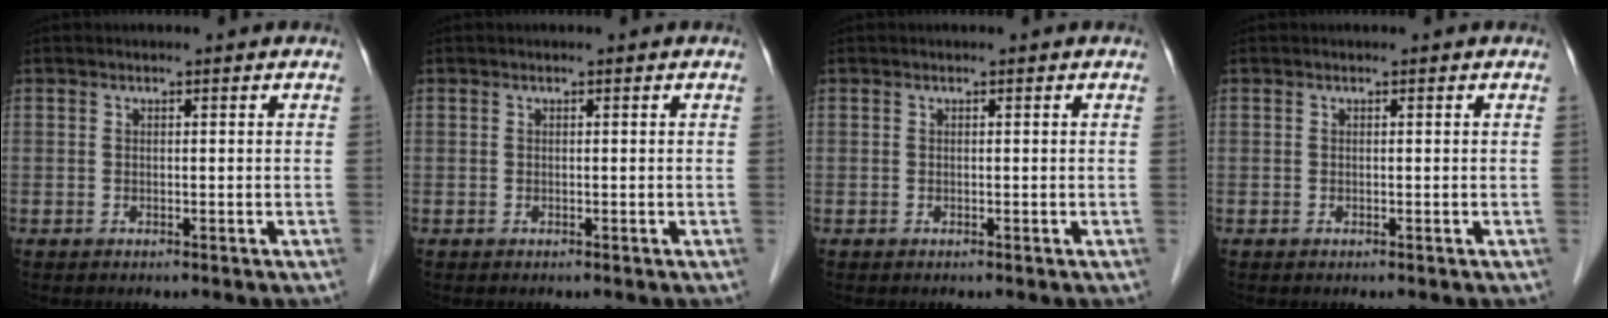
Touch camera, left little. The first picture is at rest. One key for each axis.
{"total": 0.0}
{"total": 0.0}
{"total": 0.0}